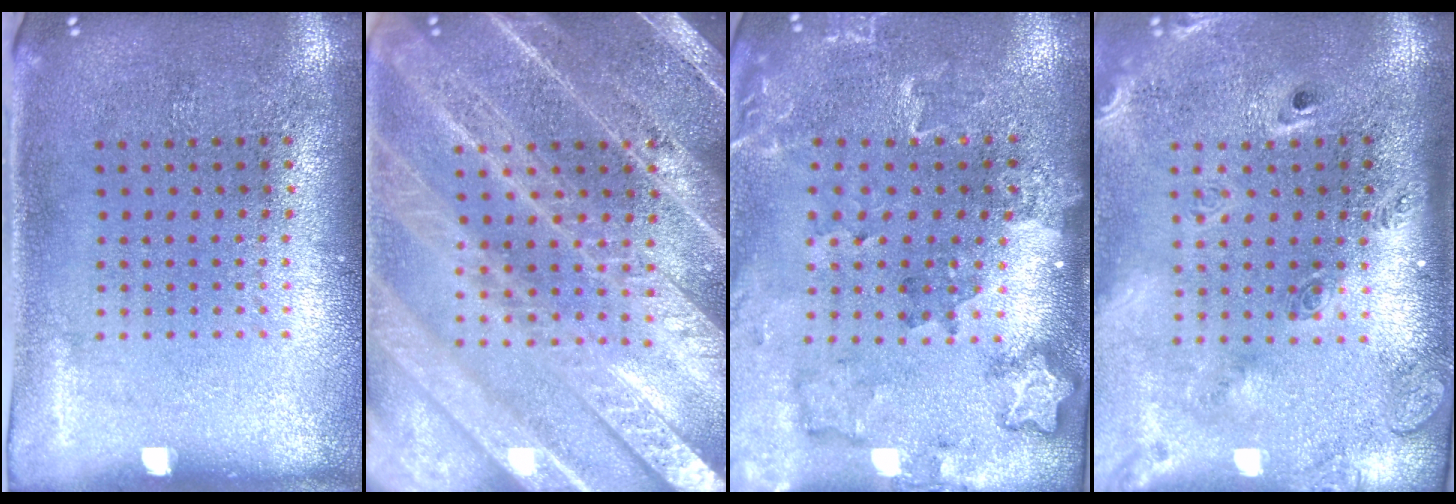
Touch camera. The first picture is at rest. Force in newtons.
{"total": 6.0, "press": 6.0, "slide": 0.7}
{"total": 1.8, "press": 1.8, "slide": 0.0}
{"total": 2.7, "press": 2.0, "slide": 1.8}